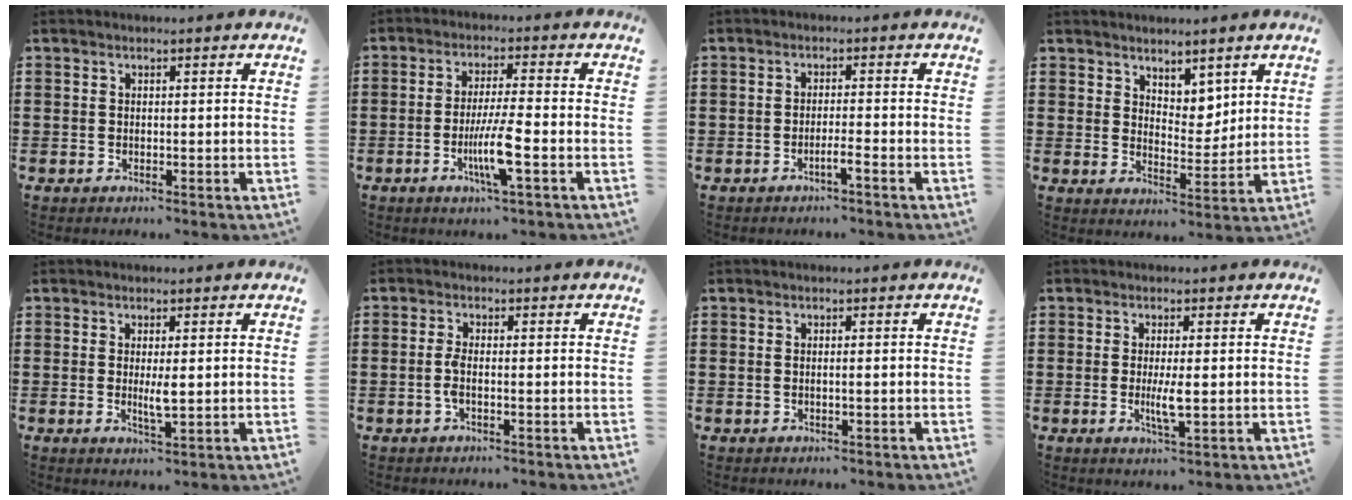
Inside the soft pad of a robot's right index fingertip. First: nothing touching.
{"total": 7.3, "force": [-2.4, 0.4, 6.8], "torque": [-0.133, -0.018, -0.046]}
{"total": 1.9, "force": [-1.3, 0.0, 1.4], "torque": [-0.024, -0.002, -0.023]}
{"total": 4.8, "force": [3.8, 2.7, 1.1], "torque": [-0.026, -0.007, 0.070]}
{"total": 2.9, "force": [0.1, 0.5, 2.8], "torque": [-0.052, -0.004, 0.002]}
{"total": 2.4, "force": [-0.7, 0.4, 2.3], "torque": [-0.065, -0.009, -0.020]}
{"total": 0.7, "force": [-0.1, -0.1, 0.7], "torque": [-0.013, -0.006, -0.001]}
{"total": 3.6, "force": [-0.3, 0.5, 3.5], "torque": [-0.069, -0.006, -0.008]}